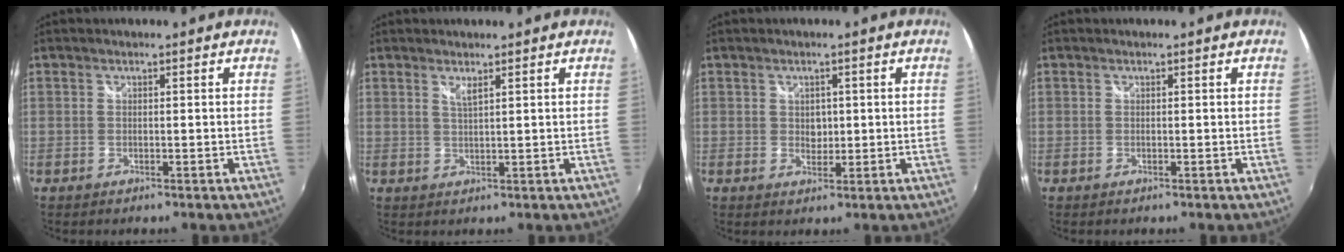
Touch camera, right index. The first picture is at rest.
{"total": 1.7, "force": [1.2, 0.1, 1.1], "torque": [-0.022, -0.003, 0.019]}
{"total": 2.2, "force": [0.3, 1.9, 1.1], "torque": [-0.014, 0.001, 0.005]}
{"total": 0.0}